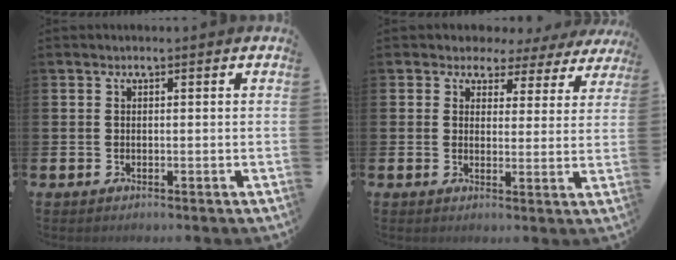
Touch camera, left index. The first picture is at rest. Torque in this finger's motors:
{"motor_torque": [0.80, -1.34, 0.62, 0.06]}